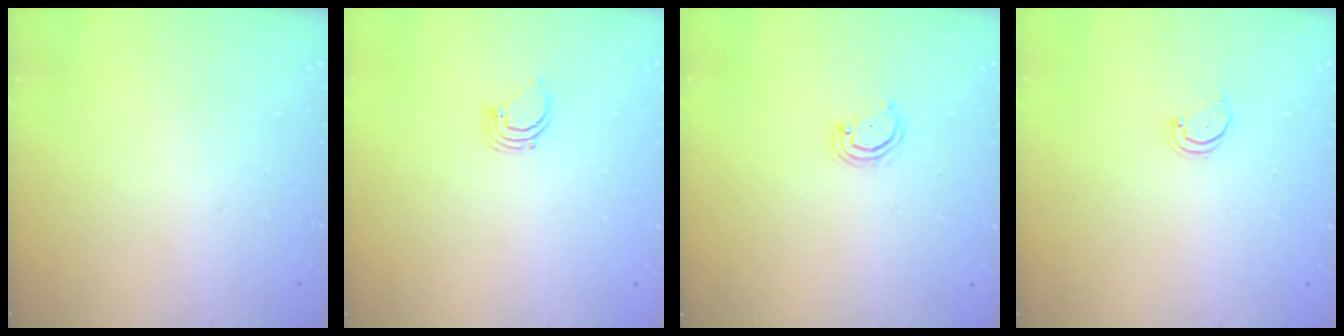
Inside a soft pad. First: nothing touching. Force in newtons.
{"total": 2.3, "press": 2.3, "slide": 0.1}
{"total": 2.9, "press": 2.9, "slide": 0.2}
{"total": 2.2, "press": 2.2, "slide": 0.2}